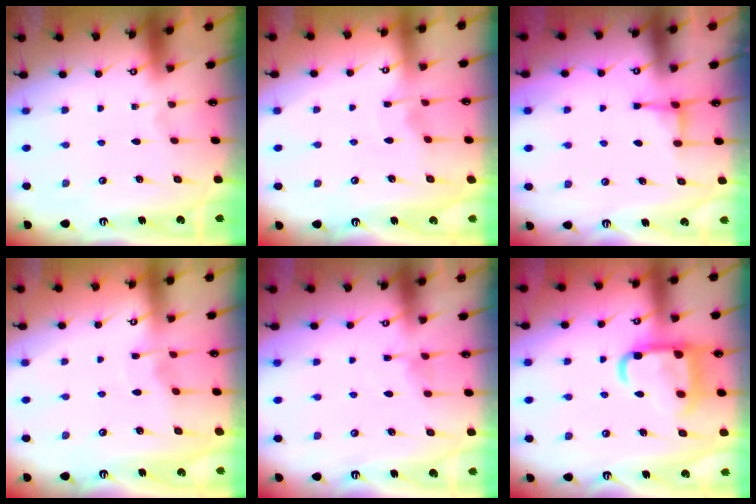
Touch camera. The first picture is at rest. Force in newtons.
{"total": 3.1, "press": 3.1, "slide": 0.5}
{"total": 3.2, "press": 3.2, "slide": 0.5}
{"total": 2.8, "press": 2.8, "slide": 0.4}
{"total": 4.8, "press": 4.8, "slide": 0.5}
{"total": 15.7, "press": 15.6, "slide": 1.6}